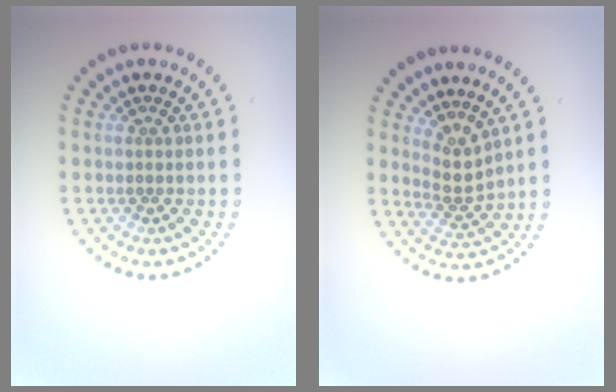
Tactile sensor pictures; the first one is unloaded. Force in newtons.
{"total": 2.5, "press": 1.7, "slide": 1.8}